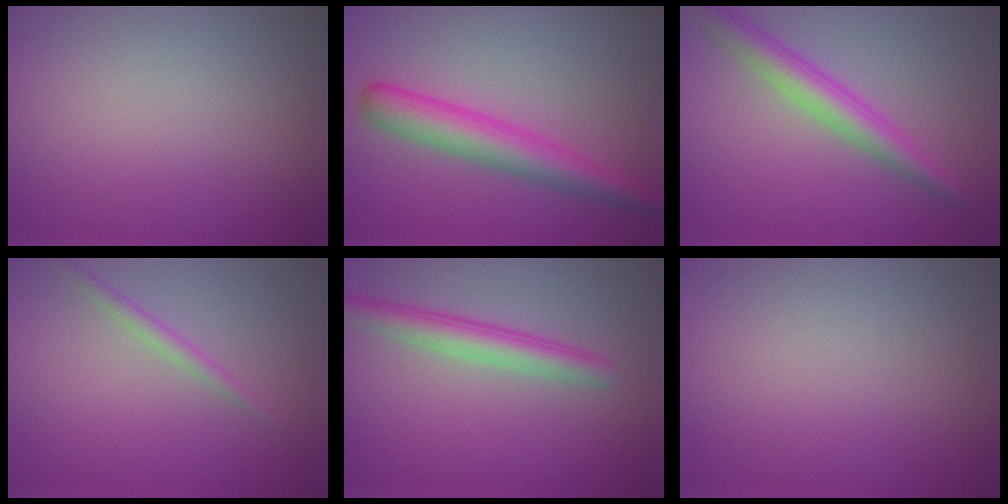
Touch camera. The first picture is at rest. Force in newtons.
{"total": 4.7, "press": 4.7, "slide": 0.2}
{"total": 4.0, "press": 4.0, "slide": 0.0}
{"total": 1.3, "press": 1.3, "slide": 0.1}
{"total": 3.3, "press": 3.3, "slide": 0.1}
{"total": 0.0}